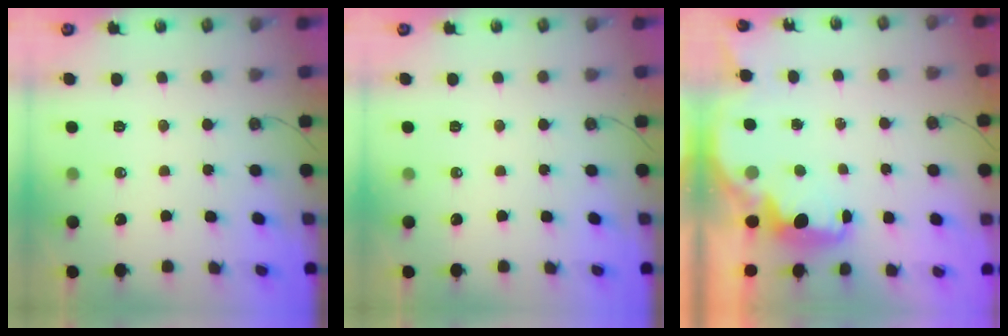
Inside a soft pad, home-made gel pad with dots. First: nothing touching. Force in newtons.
{"total": 0.0}
{"total": 2.2, "press": 2.2, "slide": 0.4}